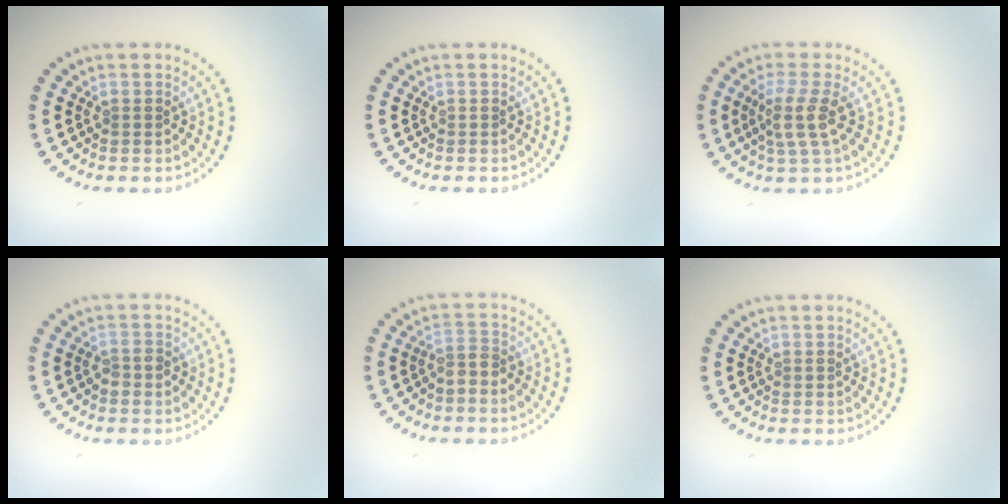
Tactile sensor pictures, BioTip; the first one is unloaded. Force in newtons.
{"total": 0.0}
{"total": 2.9, "press": 2.4, "slide": 1.7}
{"total": 1.5, "press": 1.4, "slide": 0.6}
{"total": 1.4, "press": 0.9, "slide": 1.0}
{"total": 0.0}